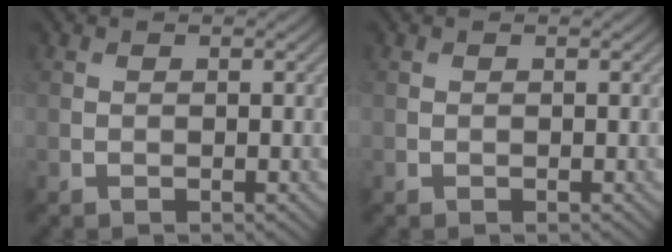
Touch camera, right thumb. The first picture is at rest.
{"total": 0.0}